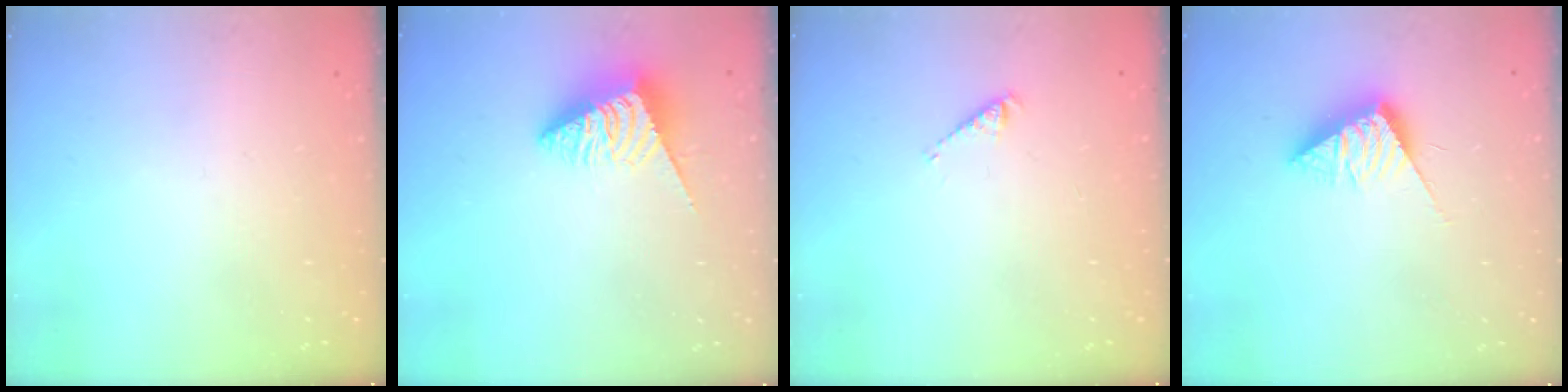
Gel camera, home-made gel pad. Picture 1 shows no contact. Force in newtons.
{"total": 4.9, "press": 4.9, "slide": 0.4}
{"total": 2.4, "press": 2.4, "slide": 0.5}
{"total": 8.5, "press": 8.5, "slide": 0.2}